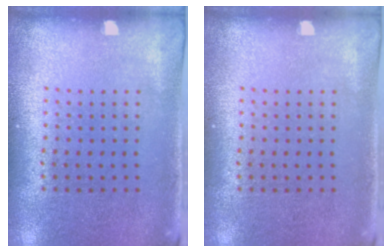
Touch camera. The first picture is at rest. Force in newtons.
{"total": 0.0}